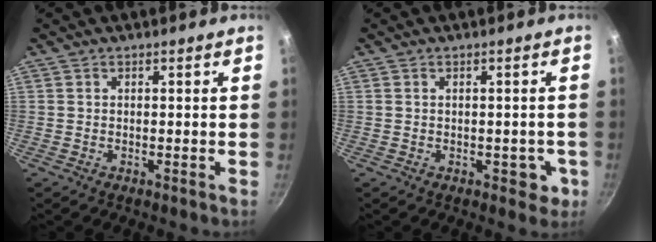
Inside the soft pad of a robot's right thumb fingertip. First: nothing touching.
{"total": 3.3, "force": [-0.8, 2.1, 2.4], "torque": [-0.004, 0.010, -0.006]}